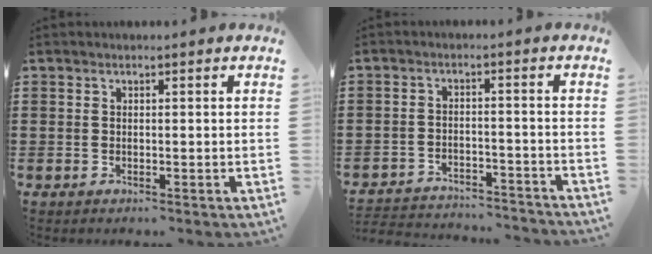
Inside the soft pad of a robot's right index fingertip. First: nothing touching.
{"total": 3.5, "force": [-3.5, 0.3, 0.3], "torque": [-0.011, 0.002, -0.074]}